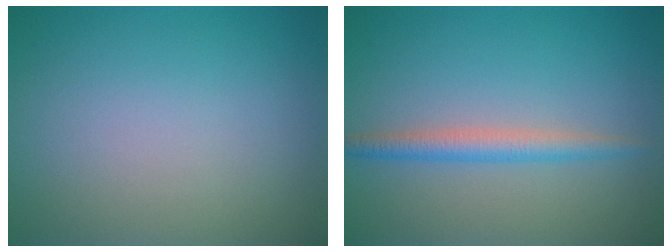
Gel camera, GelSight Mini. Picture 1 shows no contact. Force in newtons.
{"total": 2.3, "press": 2.3, "slide": 0.1}